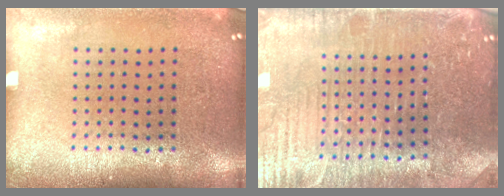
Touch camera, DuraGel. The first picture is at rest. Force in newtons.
{"total": 4.8, "press": 4.4, "slide": 2.0}